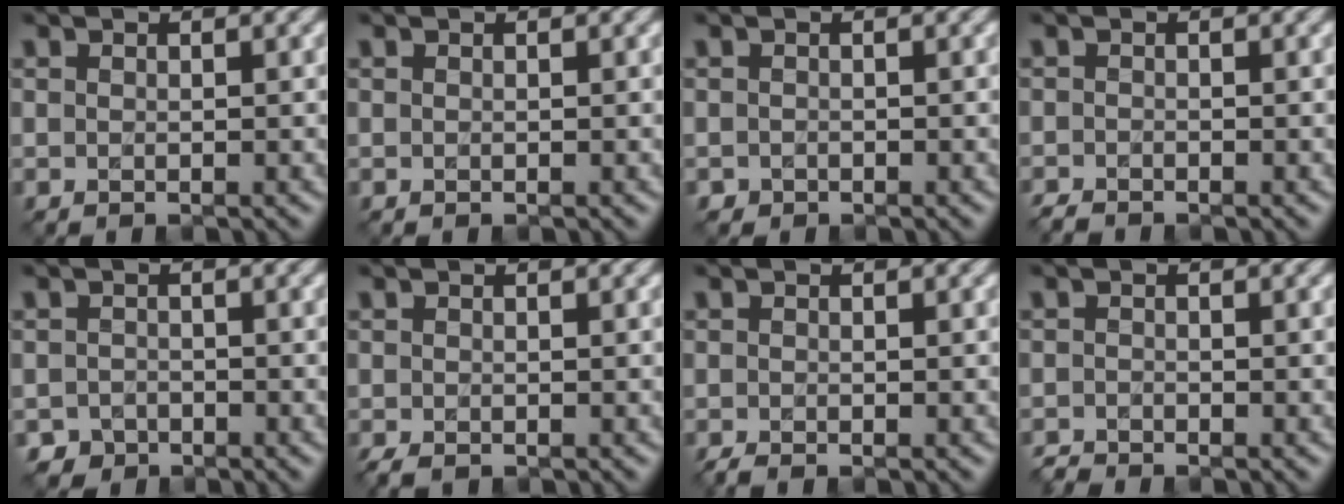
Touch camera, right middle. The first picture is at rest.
{"total": 0.0}
{"total": 0.5, "force": [-0.2, 0.5, 0.0], "torque": [0.001, 0.000, -0.002]}
{"total": 1.3, "force": [-1.2, 0.1, 0.3], "torque": [-0.009, -0.008, -0.026]}
{"total": 1.9, "force": [-1.5, 1.2, -0.1], "torque": [0.008, -0.009, -0.029]}
{"total": 1.1, "force": [-0.8, 0.4, 0.6], "torque": [-0.021, -0.008, -0.014]}
{"total": 0.7, "force": [-0.6, 0.0, 0.4], "torque": [-0.010, -0.003, -0.013]}
{"total": 1.2, "force": [-1.2, -0.1, -0.1], "torque": [0.000, -0.006, -0.028]}